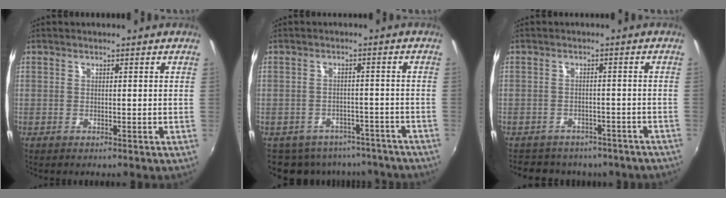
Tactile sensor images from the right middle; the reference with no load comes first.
{"total": 11.6, "force": [-9.5, 6.0, 2.9], "torque": [-0.066, 0.010, -0.109]}
{"total": 12.8, "force": [-10.4, 5.9, 4.4], "torque": [-0.099, 0.001, -0.126]}